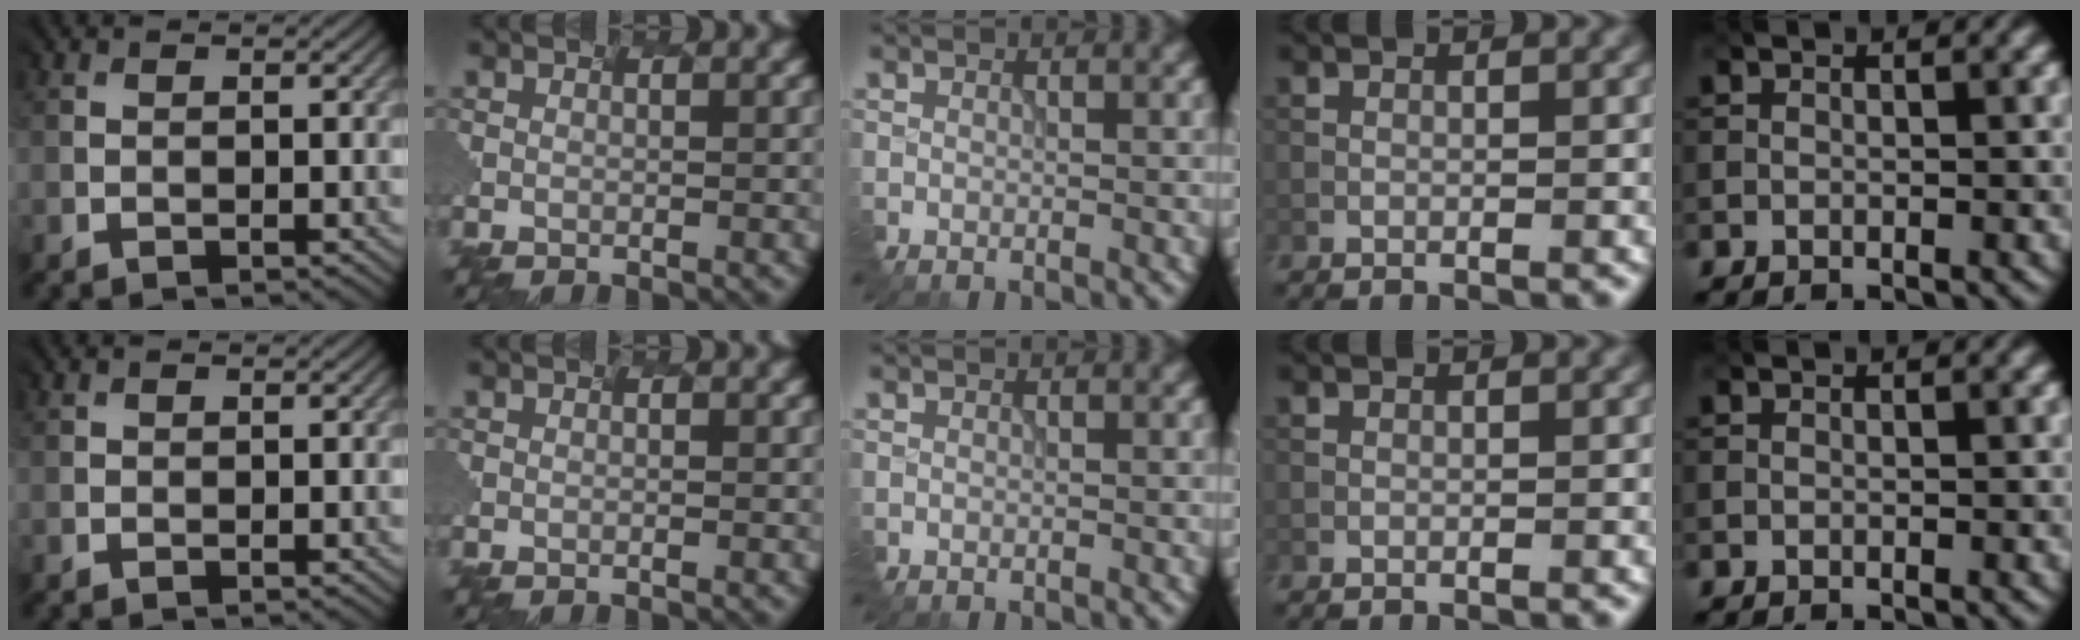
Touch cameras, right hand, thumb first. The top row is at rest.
{"thumb": {"total": 0.8, "force": [0.6, 0.5, 0.2], "torque": [0.001, 0.001, 0.011]}}